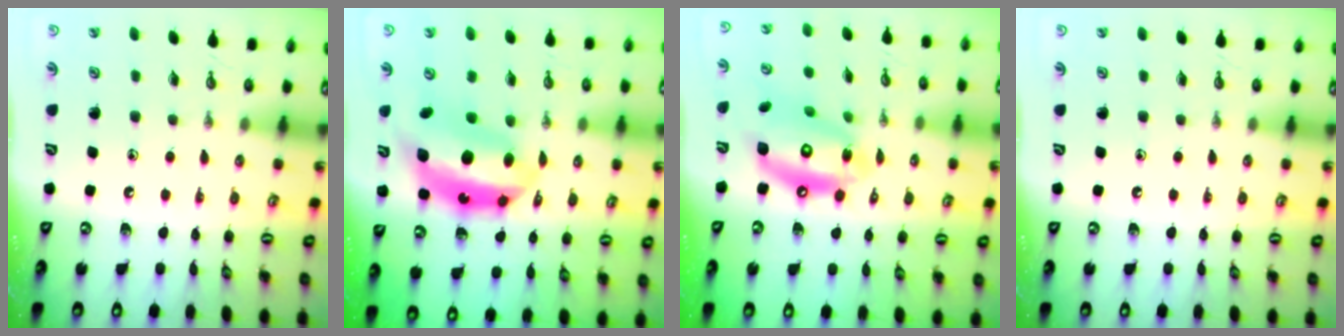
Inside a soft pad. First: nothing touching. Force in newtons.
{"total": 12.7, "press": 12.6, "slide": 0.9}
{"total": 15.6, "press": 15.5, "slide": 1.3}
{"total": 0.0}